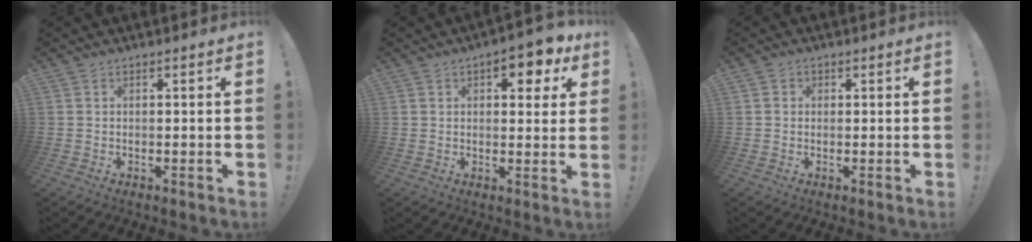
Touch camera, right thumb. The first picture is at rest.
{"total": 8.1, "force": [3.9, 3.8, 5.9], "torque": [-0.058, -0.016, 0.060]}
{"total": 1.4, "force": [0.3, 1.3, 0.4], "torque": [0.001, 0.001, 0.003]}